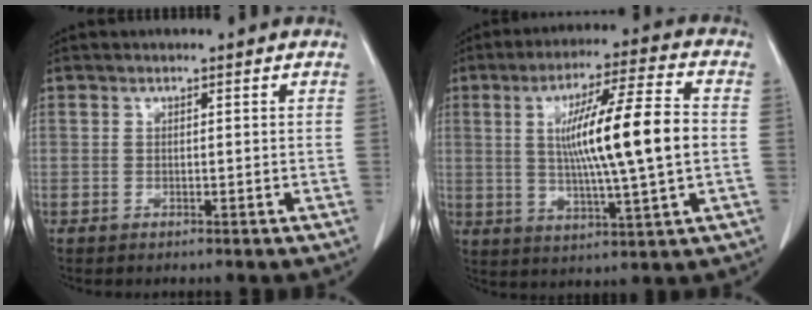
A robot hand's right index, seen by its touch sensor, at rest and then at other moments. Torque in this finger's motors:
{"motor_torque": [1.50, -0.10, 0.85, 0.21]}